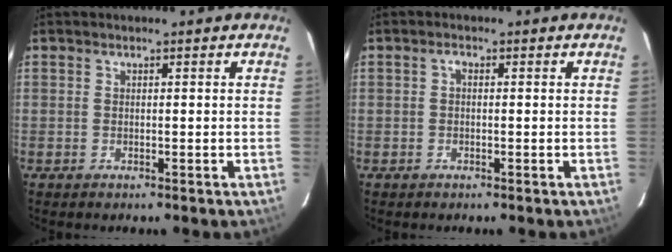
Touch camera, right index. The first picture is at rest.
{"total": 0.8, "force": [-0.1, 0.5, 0.6], "torque": [-0.011, 0.006, -0.004]}